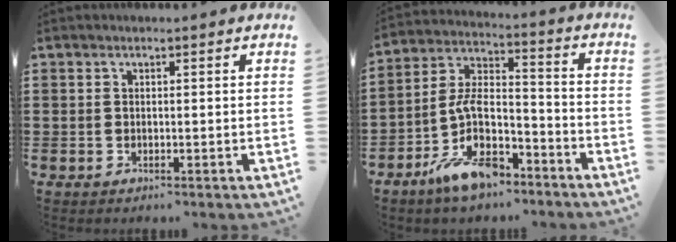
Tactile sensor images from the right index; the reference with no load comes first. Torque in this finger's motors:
{"motor_torque": [1.04, 1.10, 0.02, -0.21]}